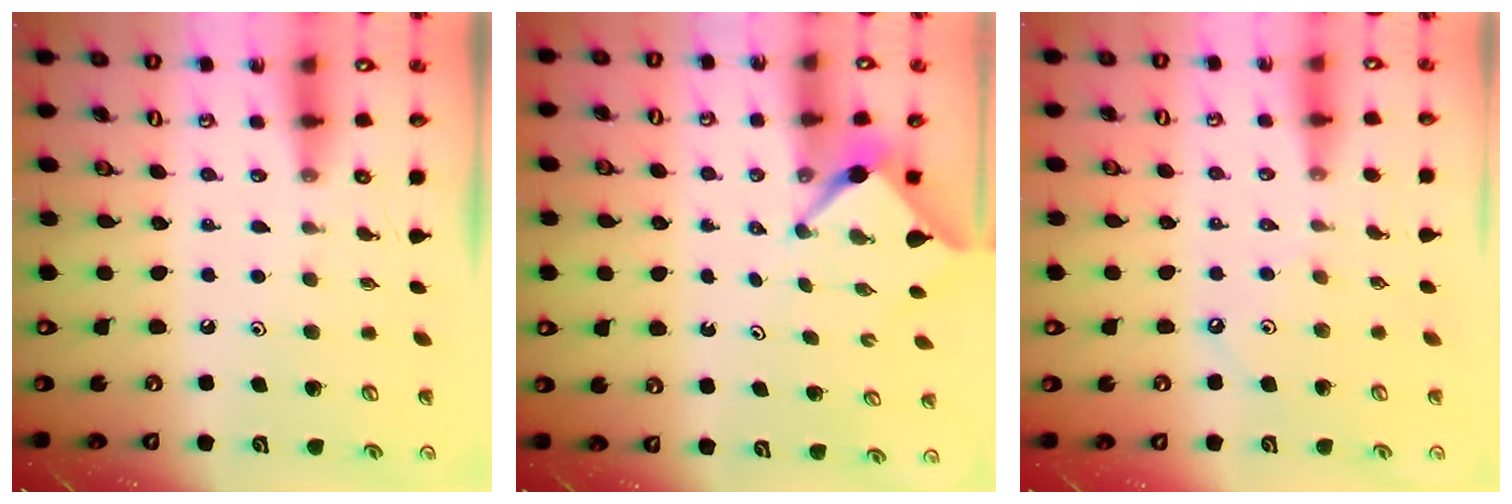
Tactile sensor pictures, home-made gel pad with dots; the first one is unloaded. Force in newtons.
{"total": 2.6, "press": 2.6, "slide": 0.3}
{"total": 1.0, "press": 0.9, "slide": 0.2}